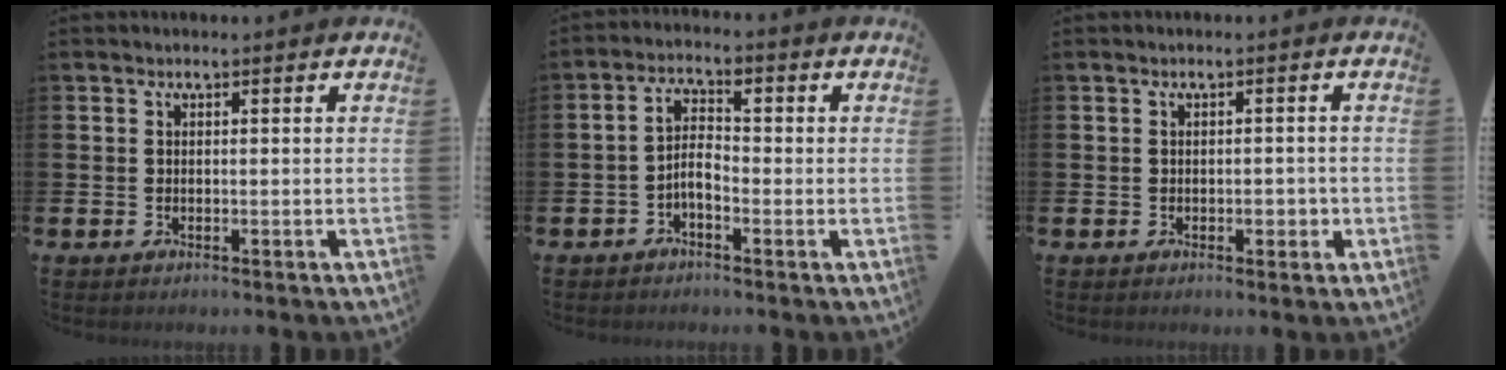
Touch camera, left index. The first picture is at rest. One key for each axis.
{"total": 3.6, "fx": -1.2, "fy": 1.6, "fz": 2.9, "tx": -0.053, "ty": 0.012, "tz": -0.025}
{"total": 1.7, "fx": -0.5, "fy": 1.0, "fz": 1.4, "tx": -0.016, "ty": -0.002, "tz": -0.010}